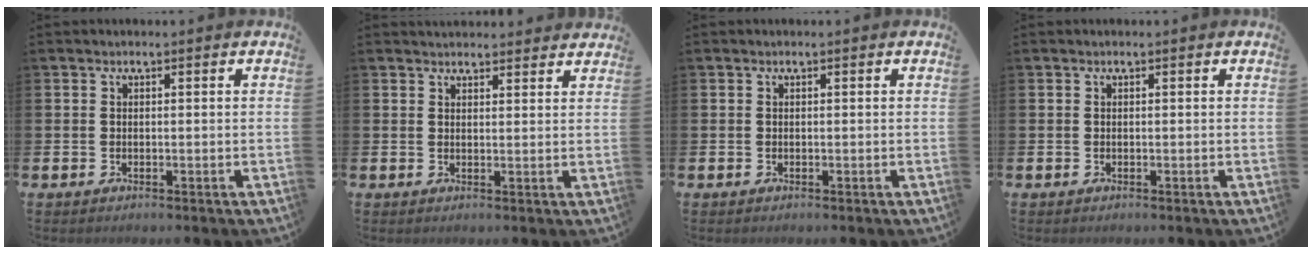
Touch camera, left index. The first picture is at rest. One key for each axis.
{"total": 2.6, "fx": 2.5, "fy": 0.5, "fz": -0.1, "tx": 0.008, "ty": -0.013, "tz": 0.045}
{"total": 0.0}
{"total": 0.0}